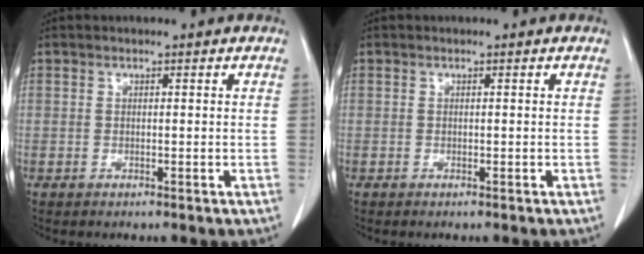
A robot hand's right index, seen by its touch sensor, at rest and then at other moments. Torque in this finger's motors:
{"motor_torque": [-0.05, 0.02, -0.02, 0.02]}